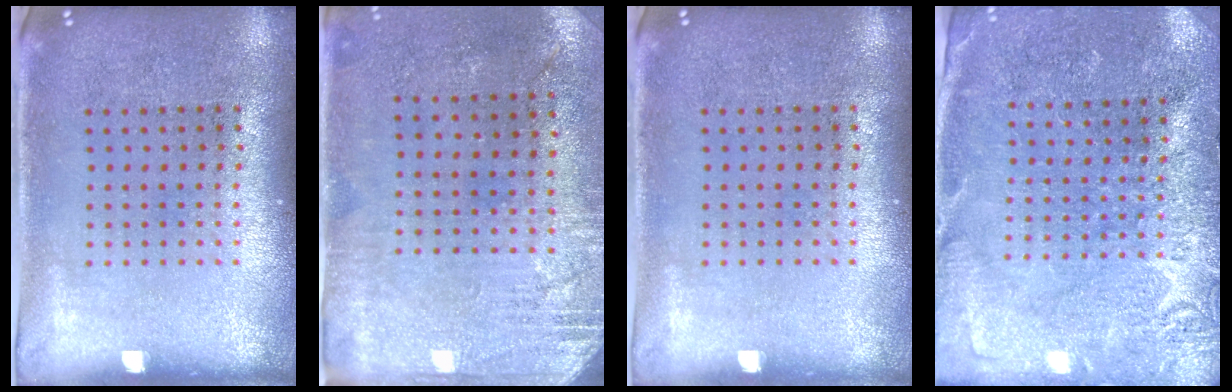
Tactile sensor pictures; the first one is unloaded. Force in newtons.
{"total": 2.8, "press": 2.4, "slide": 1.5}
{"total": 0.0}
{"total": 2.7, "press": 2.7, "slide": 0.2}